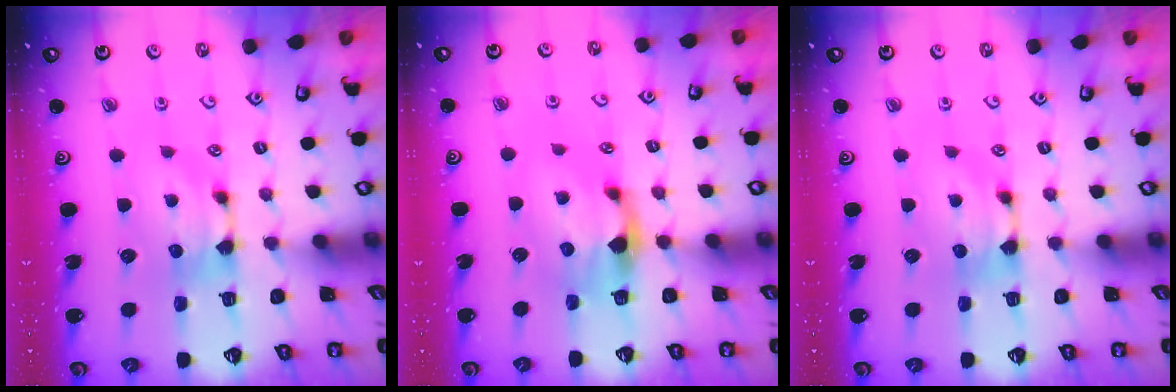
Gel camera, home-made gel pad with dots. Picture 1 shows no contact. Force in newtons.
{"total": 2.2, "press": 1.8, "slide": 1.3}
{"total": 0.0}